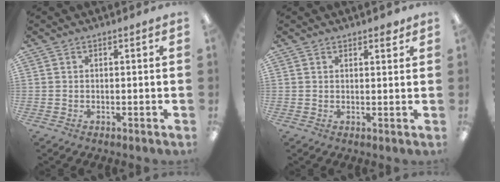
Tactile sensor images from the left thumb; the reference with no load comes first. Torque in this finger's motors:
{"motor_torque": [0.16, 0.07, -0.14, 0.04, -0.02]}